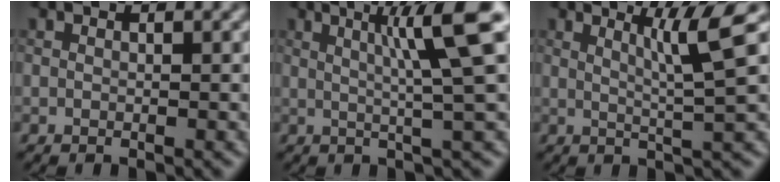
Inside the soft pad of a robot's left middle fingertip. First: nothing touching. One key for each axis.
{"total": 7.3, "fx": 2.1, "fy": 0.8, "fz": 6.9, "tx": -0.098, "ty": 0.017, "tz": 0.033}
{"total": 4.4, "fx": 1.9, "fy": 0.1, "fz": 3.9, "tx": -0.066, "ty": 0.001, "tz": 0.033}